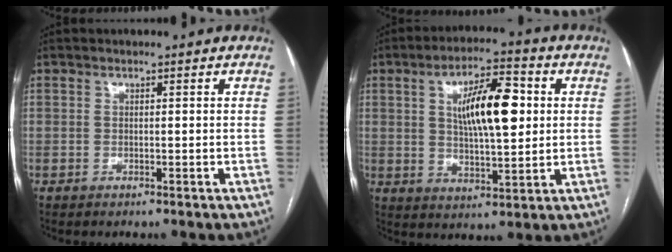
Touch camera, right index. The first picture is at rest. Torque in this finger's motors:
{"motor_torque": [1.27, 0.87, 0.58, 0.16]}